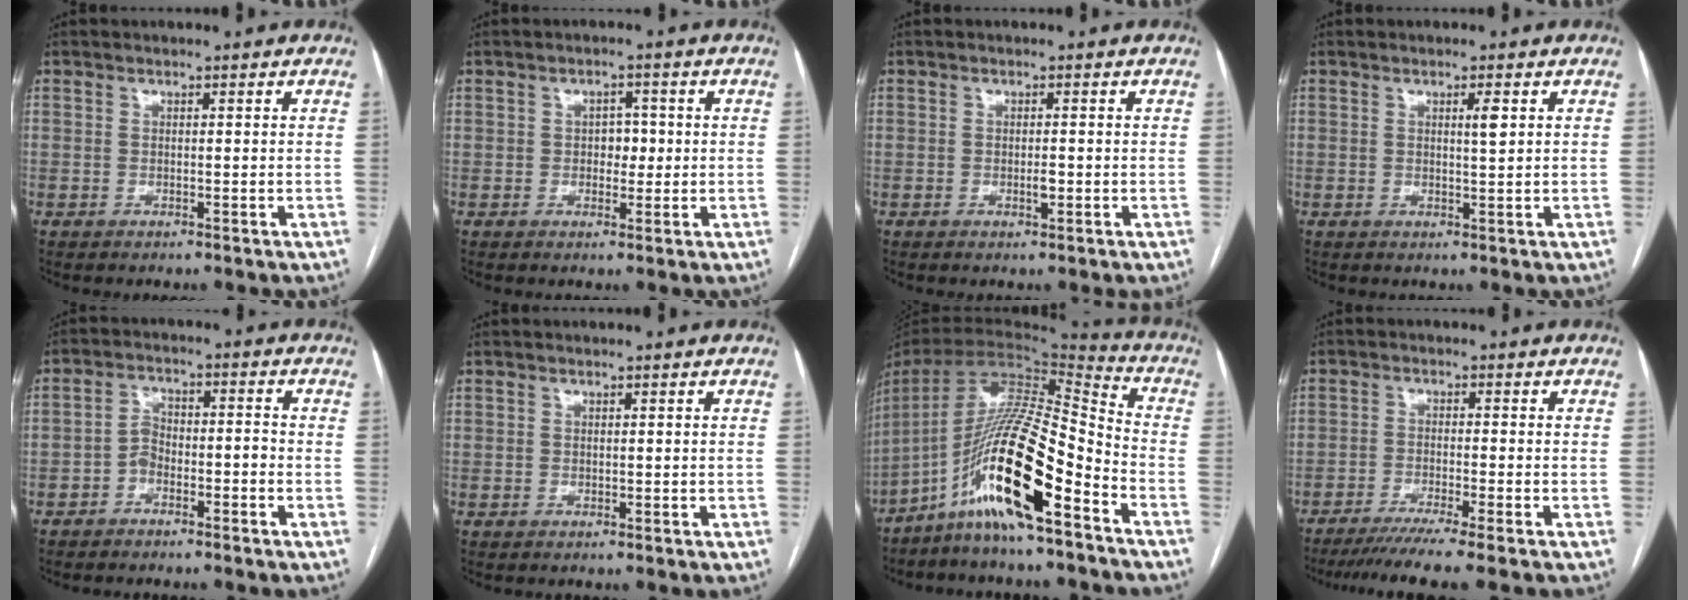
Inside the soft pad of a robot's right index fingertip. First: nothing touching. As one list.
[{"total": 2.8, "force": [0.0, 1.8, 2.1], "torque": [-0.022, 0.006, 0.000]}, {"total": 1.2, "force": [-0.3, 0.3, 1.1], "torque": [-0.021, -0.001, -0.005]}, {"total": 1.8, "force": [0.7, 0.0, 1.7], "torque": [-0.030, -0.002, 0.011]}, {"total": 3.8, "force": [-2.2, 1.9, 2.4], "torque": [-0.043, 0.022, -0.040]}, {"total": 0.0}, {"total": 19.0, "force": [-10.7, 1.8, 15.7], "torque": [-0.323, -0.008, -0.199]}, {"total": 7.8, "force": [-6.5, -1.6, 4.1], "torque": [-0.049, -0.024, -0.104]}]